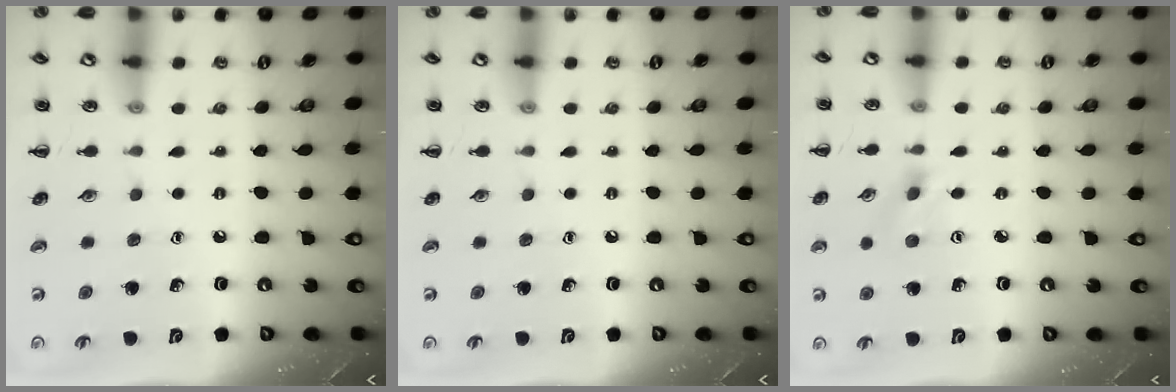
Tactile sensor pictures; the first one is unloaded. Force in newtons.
{"total": 0.0}
{"total": 1.2, "press": 1.1, "slide": 0.3}